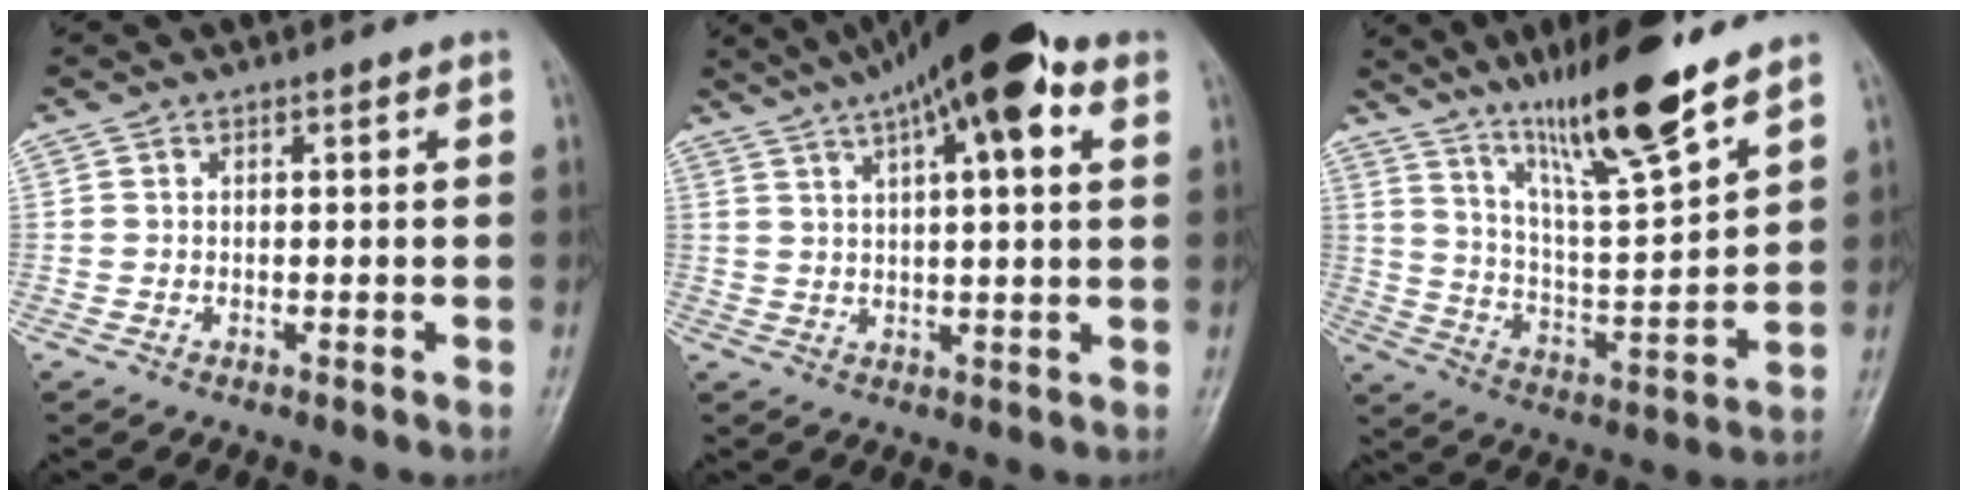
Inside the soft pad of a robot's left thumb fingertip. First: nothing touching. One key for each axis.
{"total": 16.7, "fx": 8.6, "fy": 4.8, "fz": 13.5, "tx": -0.209, "ty": 0.013, "tz": 0.133}
{"total": 17.2, "fx": 12.3, "fy": 2.0, "fz": 11.8, "tx": -0.186, "ty": -0.069, "tz": 0.219}